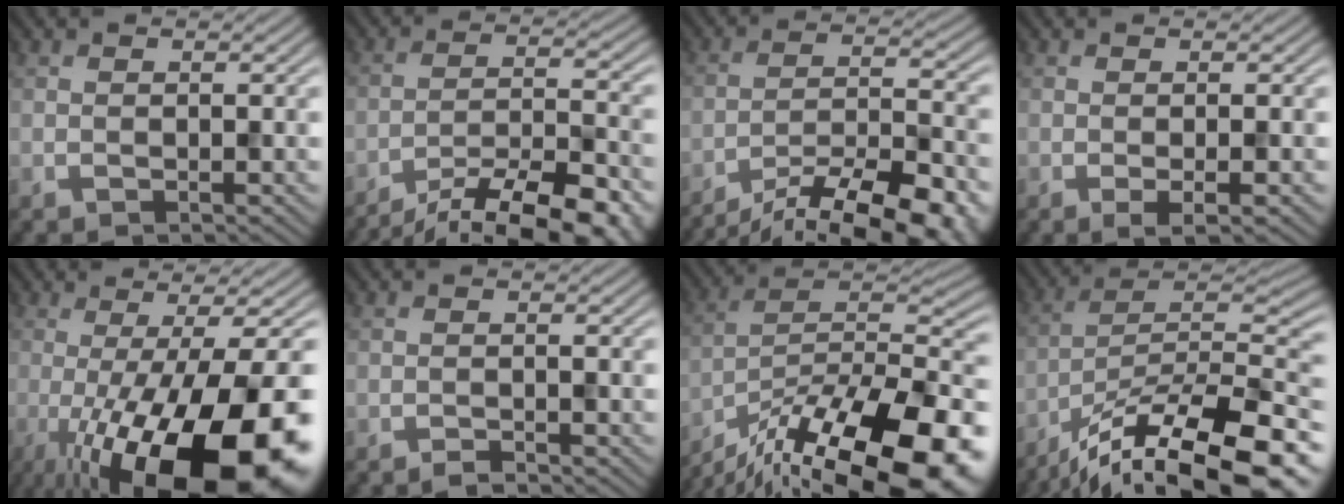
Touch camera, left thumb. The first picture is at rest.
{"total": 15.5, "force": [-12.9, 3.5, 8.0], "torque": [-0.130, -0.019, -0.180]}
{"total": 17.1, "force": [-14.1, 4.1, 8.7], "torque": [-0.128, -0.016, -0.201]}
{"total": 2.0, "force": [-0.5, 0.3, 2.0], "torque": [-0.035, -0.002, -0.012]}
{"total": 20.2, "force": [-6.7, 5.5, 18.3], "torque": [-0.240, -0.017, -0.107]}
{"total": 0.9, "force": [-0.9, 0.1, 0.4], "torque": [-0.006, 0.001, -0.018]}
{"total": 20.6, "force": [-15.1, 6.4, 12.5], "torque": [-0.187, -0.027, -0.234]}
{"total": 19.4, "force": [-13.9, 5.5, 12.4], "torque": [-0.189, -0.029, -0.228]}